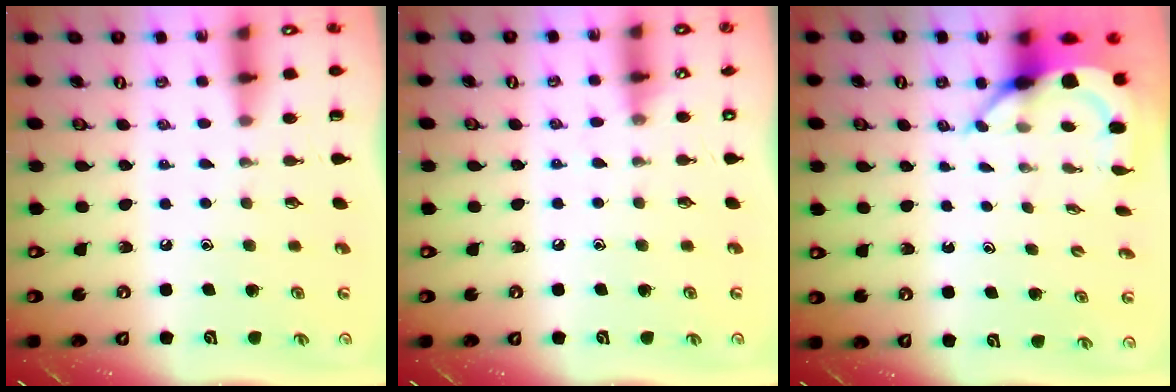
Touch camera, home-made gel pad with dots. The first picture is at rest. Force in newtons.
{"total": 4.0, "press": 3.9, "slide": 0.5}
{"total": 5.2, "press": 5.1, "slide": 0.5}